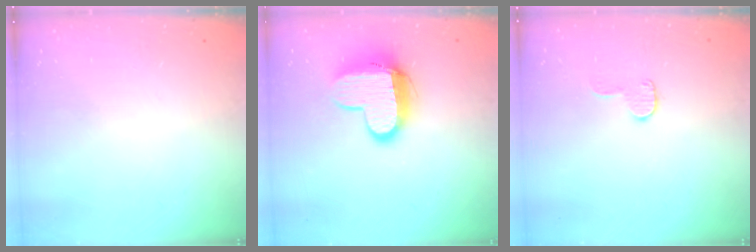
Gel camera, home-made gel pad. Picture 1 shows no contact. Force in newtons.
{"total": 12.0, "press": 11.9, "slide": 1.2}
{"total": 7.6, "press": 7.6, "slide": 0.1}